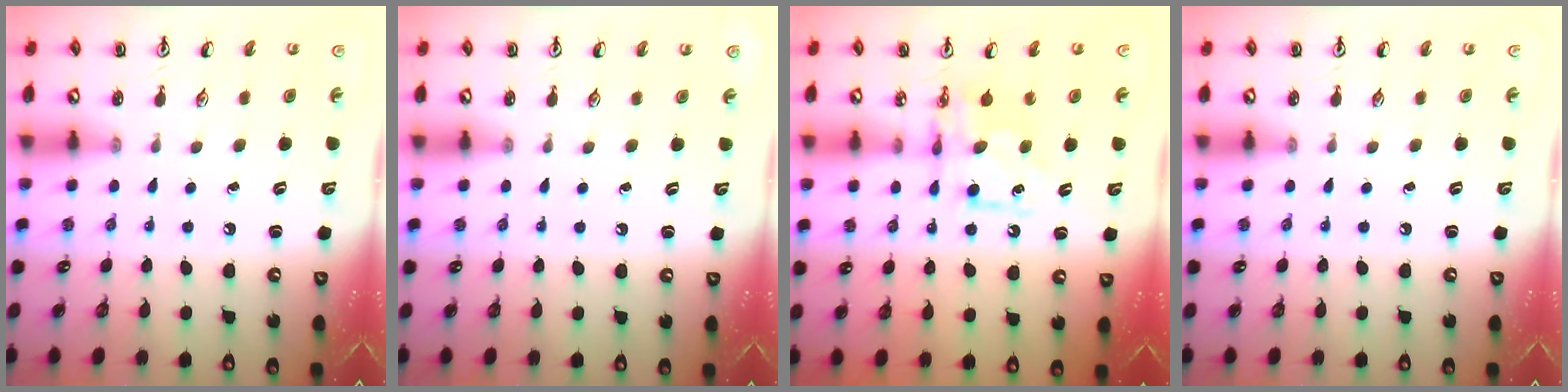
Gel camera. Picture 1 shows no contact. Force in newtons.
{"total": 0.0}
{"total": 8.2, "press": 8.2, "slide": 0.4}
{"total": 0.0}